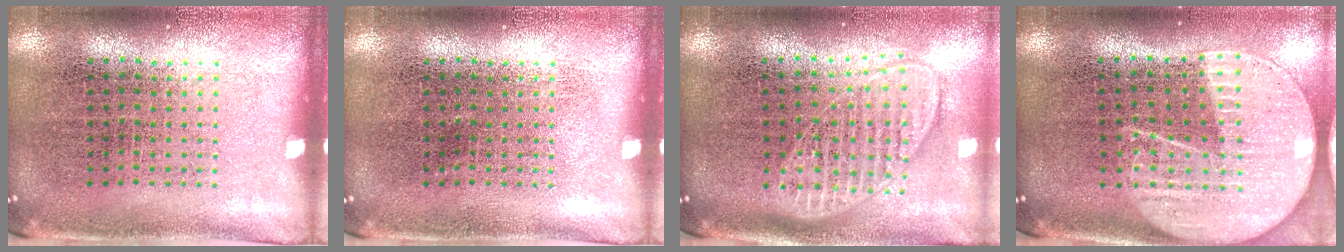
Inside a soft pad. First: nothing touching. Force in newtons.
{"total": 0.0}
{"total": 1.9, "press": 1.5, "slide": 1.1}
{"total": 2.2, "press": 1.9, "slide": 1.1}